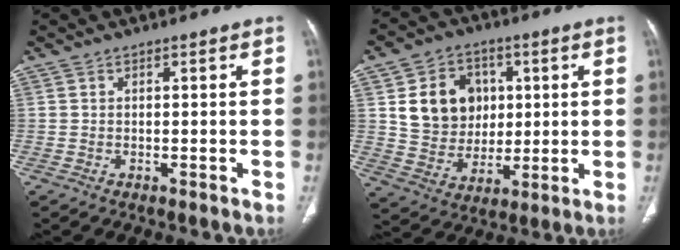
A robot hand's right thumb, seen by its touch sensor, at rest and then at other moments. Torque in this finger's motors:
{"motor_torque": [1.70, 1.69, 0.10, -0.08, 0.08]}